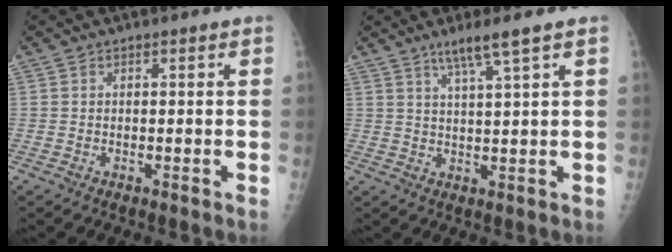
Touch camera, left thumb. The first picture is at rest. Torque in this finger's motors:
{"motor_torque": [0.27, -0.26, 0.43, -0.19, 0.08]}